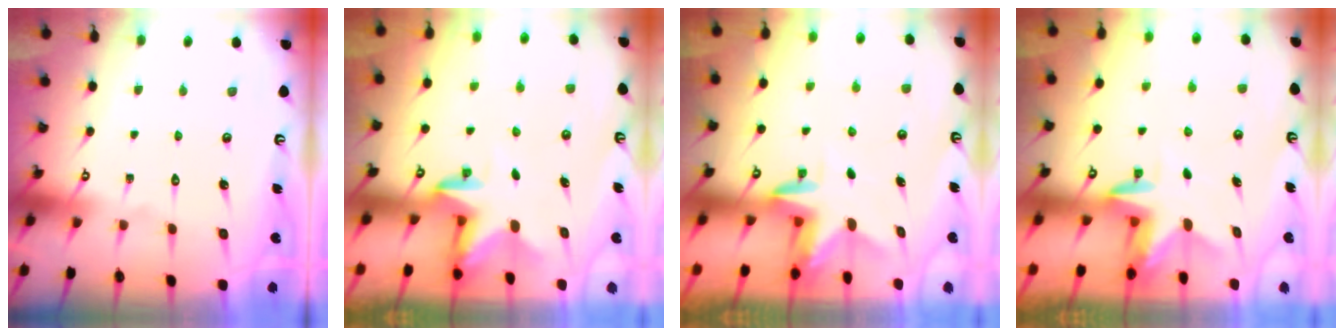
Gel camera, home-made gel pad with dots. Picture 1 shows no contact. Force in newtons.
{"total": 2.9, "press": 2.9, "slide": 0.2}
{"total": 3.2, "press": 3.2, "slide": 0.2}
{"total": 2.7, "press": 2.7, "slide": 0.1}